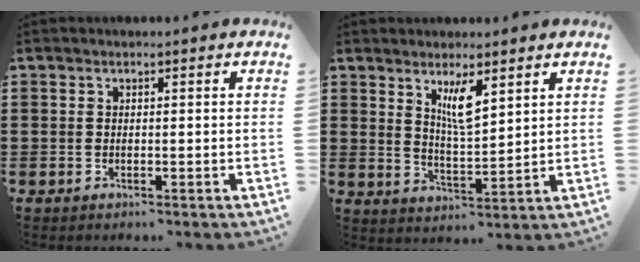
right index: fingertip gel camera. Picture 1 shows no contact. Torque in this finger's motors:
{"motor_torque": [0.77, 0.62, 0.26, 0.14]}